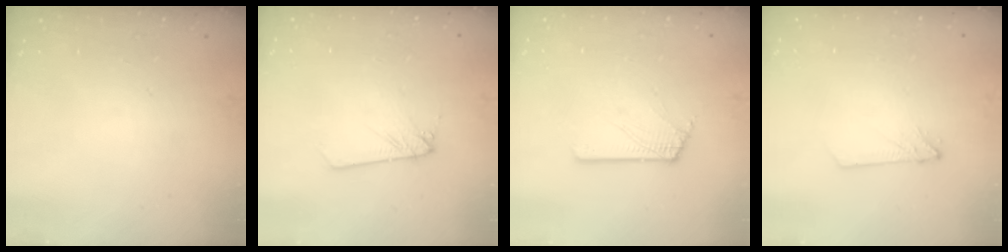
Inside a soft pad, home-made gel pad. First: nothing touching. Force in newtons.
{"total": 2.3, "press": 2.3, "slide": 0.1}
{"total": 2.6, "press": 2.6, "slide": 0.3}
{"total": 2.8, "press": 2.8, "slide": 0.3}